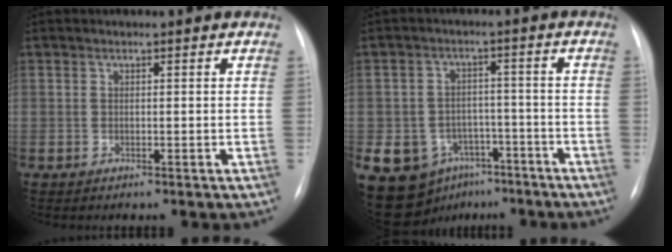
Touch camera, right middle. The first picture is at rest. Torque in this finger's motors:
{"motor_torque": [1.12, -1.02, 0.56, 0.04]}